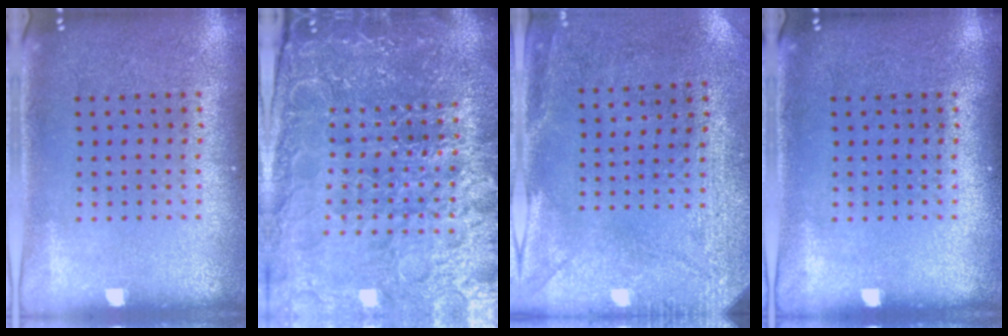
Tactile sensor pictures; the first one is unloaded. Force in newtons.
{"total": 5.7, "press": 5.2, "slide": 2.3}
{"total": 3.0, "press": 2.3, "slide": 1.9}
{"total": 0.0}